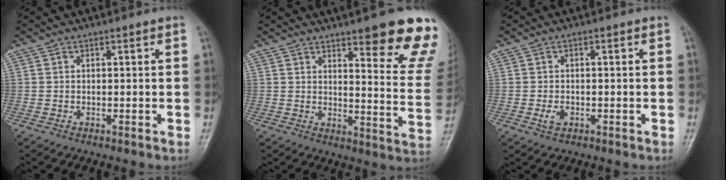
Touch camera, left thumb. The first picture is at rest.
{"total": 17.4, "force": [11.3, 3.7, 12.6], "torque": [-0.123, -0.071, 0.140]}
{"total": 2.3, "force": [-0.8, 1.5, 1.5], "torque": [-0.026, 0.002, -0.014]}